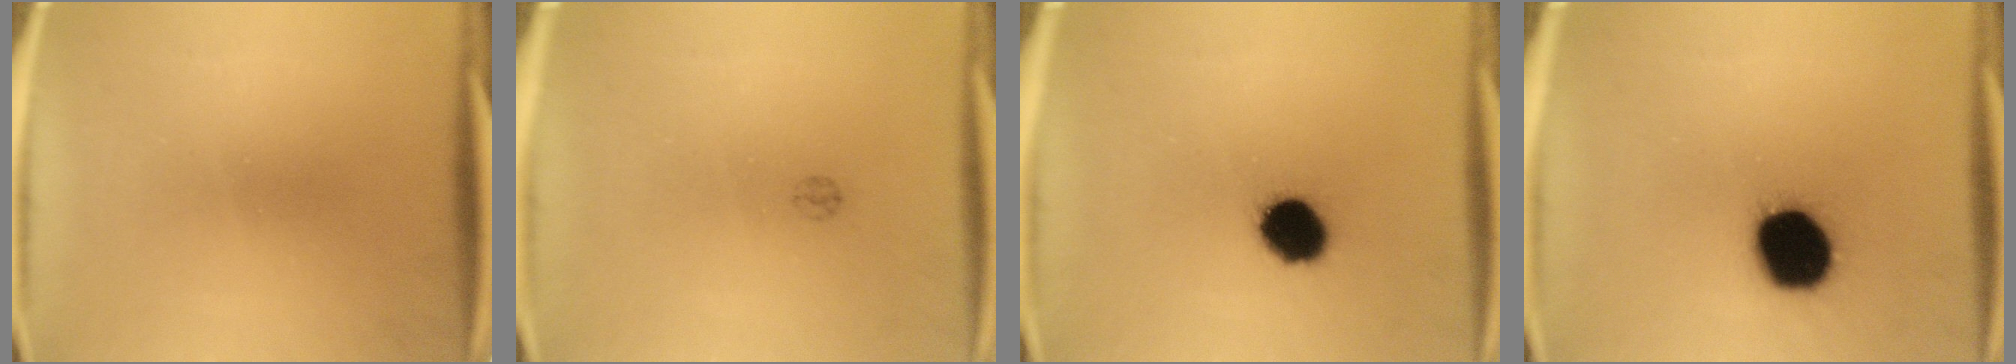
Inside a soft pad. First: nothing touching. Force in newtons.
{"total": 1.0}
{"total": 10.0}
{"total": 18.3}